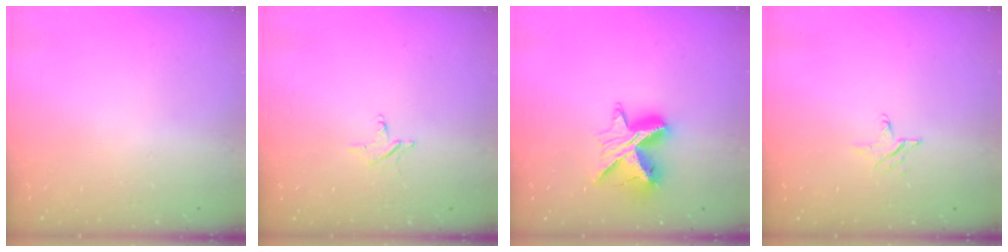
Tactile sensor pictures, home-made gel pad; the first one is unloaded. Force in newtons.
{"total": 2.4, "press": 2.4, "slide": 0.2}
{"total": 9.5, "press": 9.5, "slide": 0.7}
{"total": 2.4, "press": 2.4, "slide": 0.1}